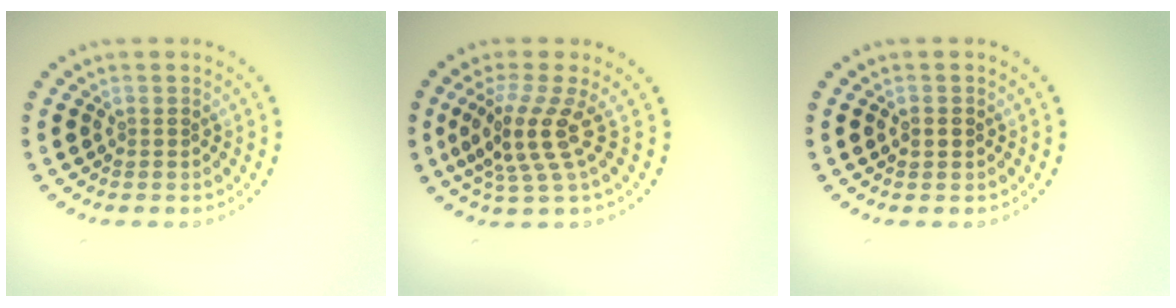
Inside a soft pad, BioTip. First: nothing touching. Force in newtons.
{"total": 3.9, "press": 2.7, "slide": 2.7}
{"total": 1.3, "press": 1.3, "slide": 0.3}